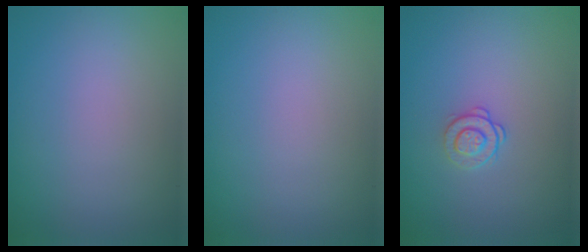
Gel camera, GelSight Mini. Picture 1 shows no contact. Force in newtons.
{"total": 0.0}
{"total": 1.6, "press": 1.2, "slide": 1.0}